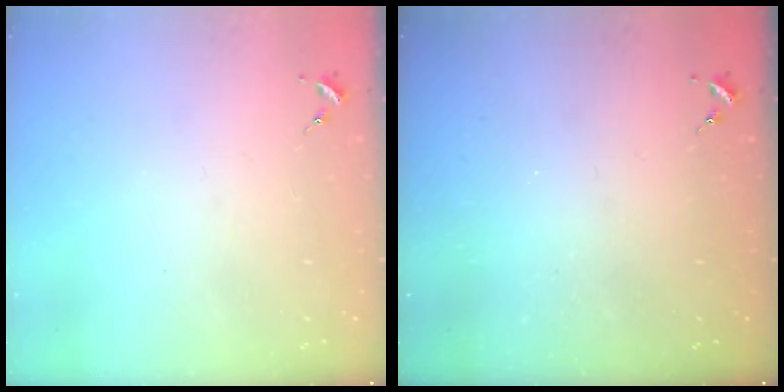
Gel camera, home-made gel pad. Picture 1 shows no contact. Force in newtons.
{"total": 0.0}